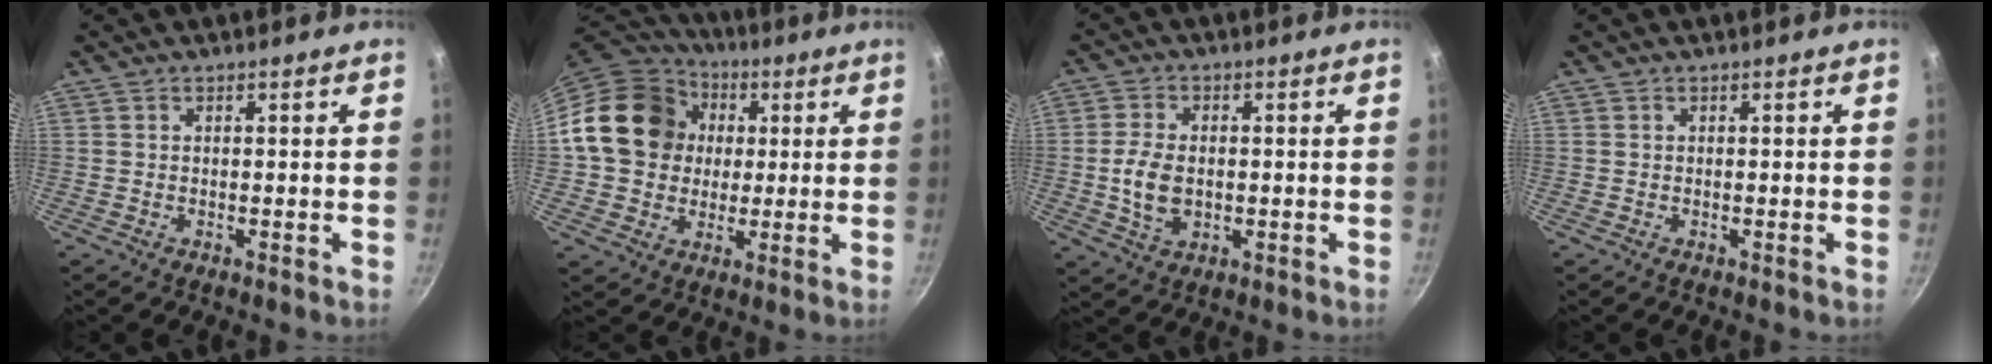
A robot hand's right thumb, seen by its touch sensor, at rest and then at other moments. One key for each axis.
{"total": 18.5, "fx": 2.5, "fy": 15.7, "fz": 9.4, "tx": -0.139, "ty": 0.029, "tz": 0.036}
{"total": 7.4, "fx": -0.5, "fy": 4.8, "fz": 5.6, "tx": -0.105, "ty": 0.004, "tz": -0.007}
{"total": 0.0}